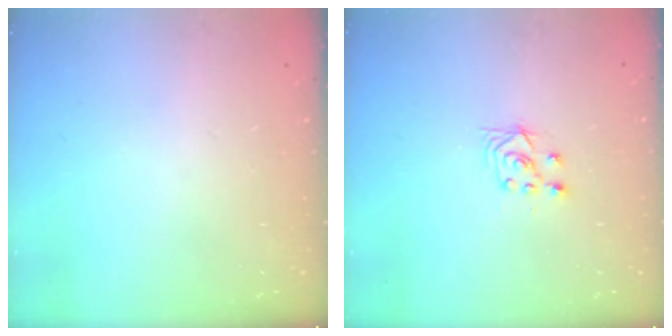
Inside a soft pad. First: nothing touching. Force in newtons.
{"total": 3.4, "press": 3.2, "slide": 0.9}